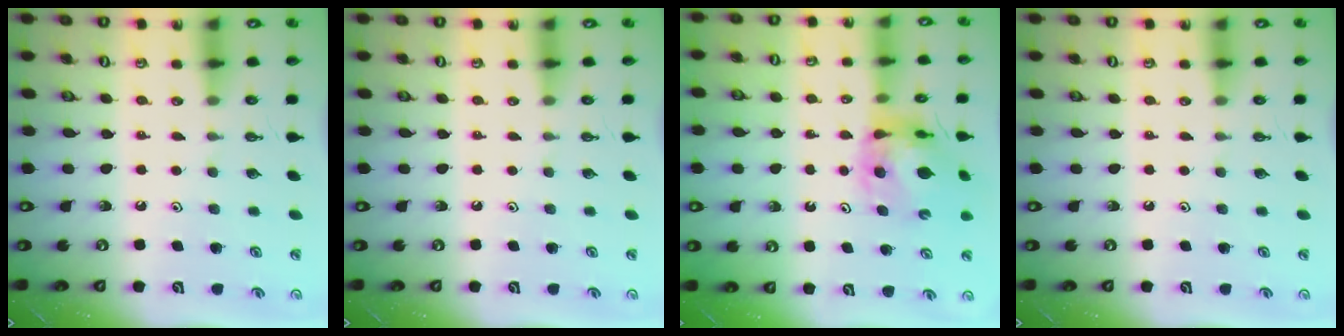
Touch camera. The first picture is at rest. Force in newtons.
{"total": 0.0}
{"total": 12.2, "press": 12.1, "slide": 1.4}
{"total": 0.0}